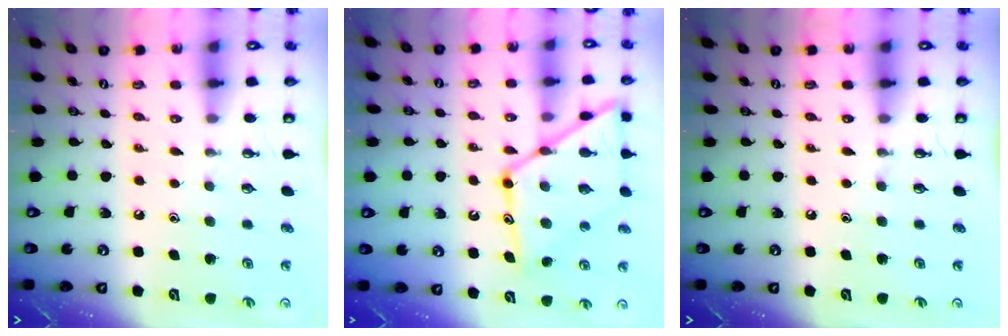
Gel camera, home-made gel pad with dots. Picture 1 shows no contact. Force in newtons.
{"total": 18.7, "press": 18.6, "slide": 1.7}
{"total": 0.0}